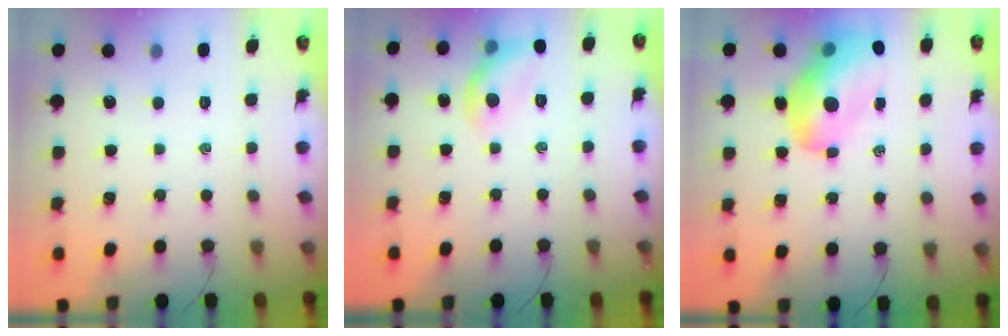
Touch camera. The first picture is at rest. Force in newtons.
{"total": 9.6, "press": 9.6, "slide": 0.4}
{"total": 14.5, "press": 13.8, "slide": 4.3}